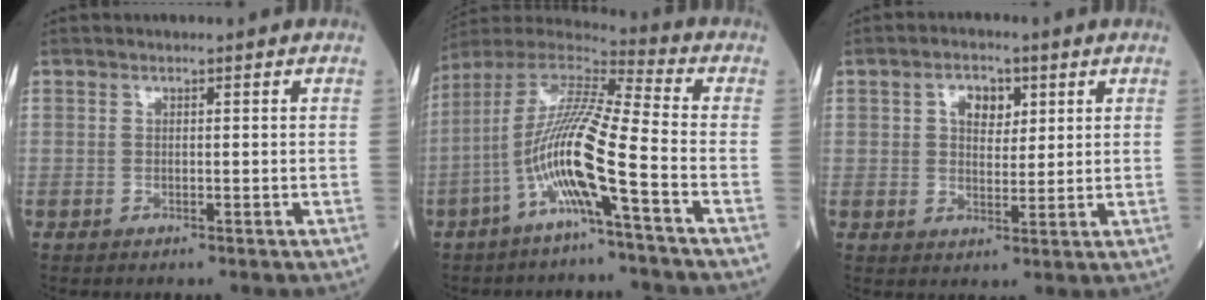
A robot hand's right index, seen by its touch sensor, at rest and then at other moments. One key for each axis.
{"total": 13.6, "fx": -5.0, "fy": 0.0, "fz": 12.6, "tx": -0.257, "ty": 0.007, "tz": -0.106}
{"total": 4.7, "fx": 1.8, "fy": 2.9, "fz": 3.1, "tx": -0.051, "ty": 0.011, "tz": 0.030}